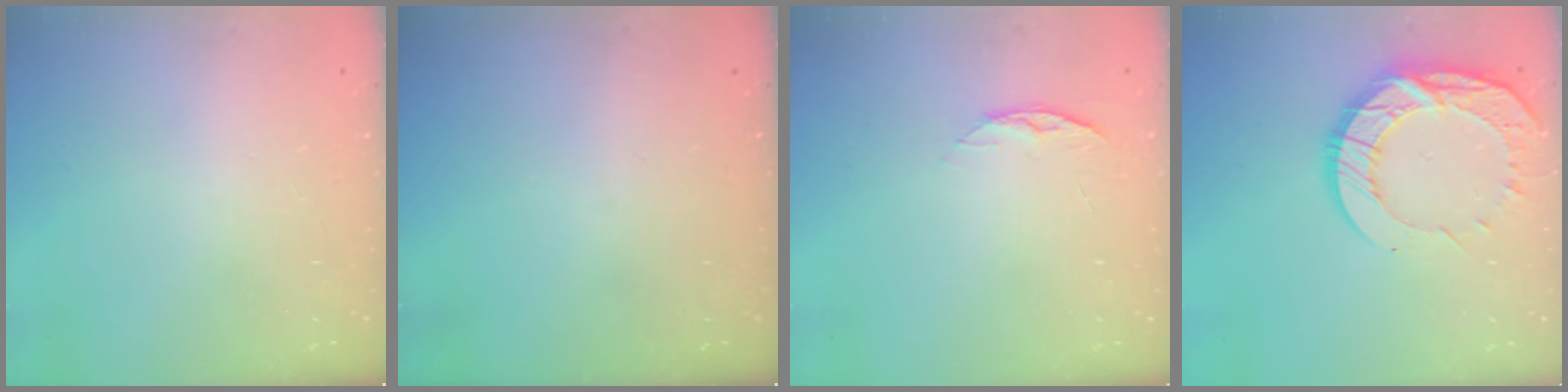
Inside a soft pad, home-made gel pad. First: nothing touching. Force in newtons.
{"total": 0.0}
{"total": 6.2, "press": 6.1, "slide": 0.7}
{"total": 15.6, "press": 15.6, "slide": 1.2}